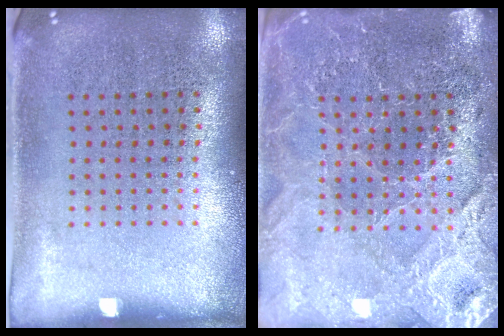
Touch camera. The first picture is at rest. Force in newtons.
{"total": 3.8, "press": 3.7, "slide": 1.1}